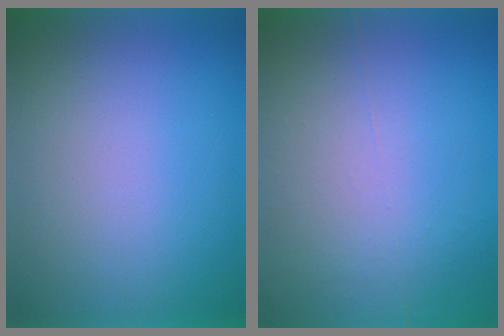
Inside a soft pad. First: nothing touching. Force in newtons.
{"total": 7.0}